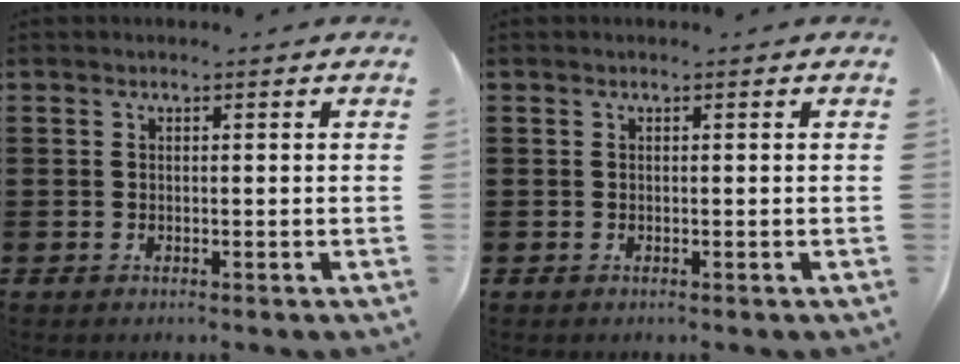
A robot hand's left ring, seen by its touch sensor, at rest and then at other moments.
{"total": 0.0}